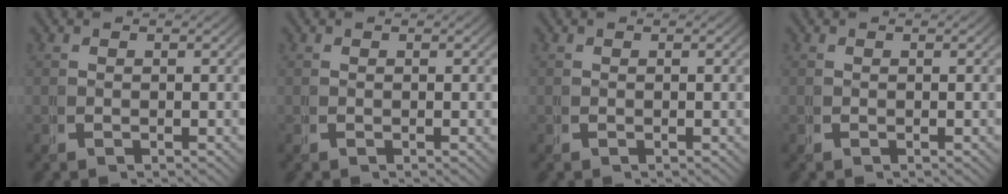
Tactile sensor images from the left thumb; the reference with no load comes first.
{"total": 0.0}
{"total": 0.0}
{"total": 0.0}